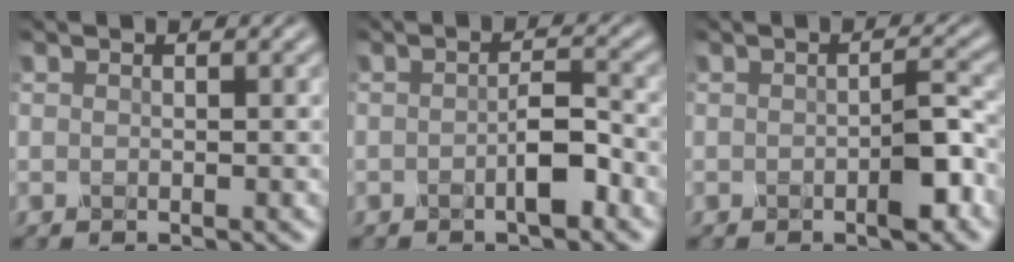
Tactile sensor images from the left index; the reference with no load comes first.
{"total": 2.1, "force": [-1.0, 0.4, 1.8], "torque": [-0.036, 0.009, -0.020]}
{"total": 2.7, "force": [-1.2, 0.5, 2.4], "torque": [-0.042, 0.007, -0.022]}